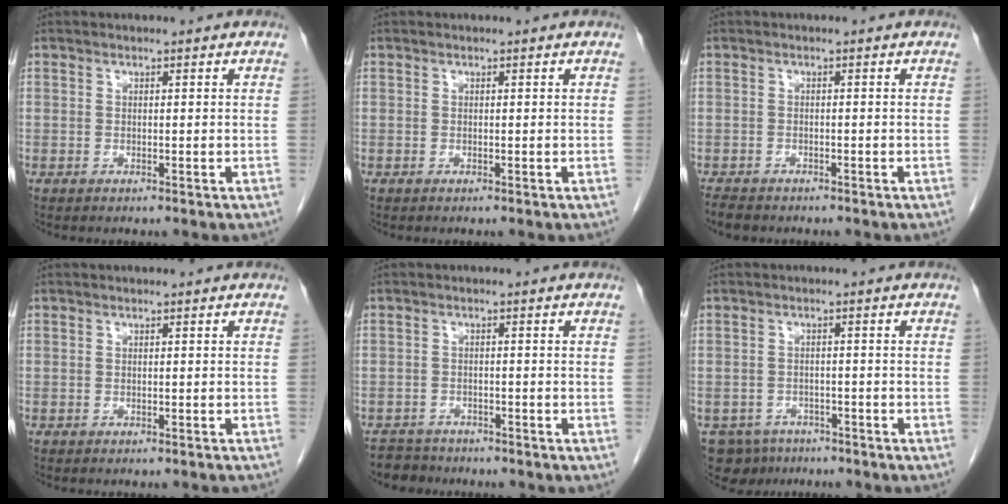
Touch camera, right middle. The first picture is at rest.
{"total": 0.0}
{"total": 3.2, "force": [-2.8, 1.2, 1.2], "torque": [-0.025, -0.006, -0.042]}
{"total": 2.2, "force": [-2.0, 0.3, 0.8], "torque": [-0.015, -0.003, -0.022]}
{"total": 3.7, "force": [-3.3, 1.5, -0.6], "torque": [0.008, -0.003, -0.058]}
{"total": 6.3, "force": [-4.7, 4.1, 0.5], "torque": [-0.007, 0.001, -0.066]}